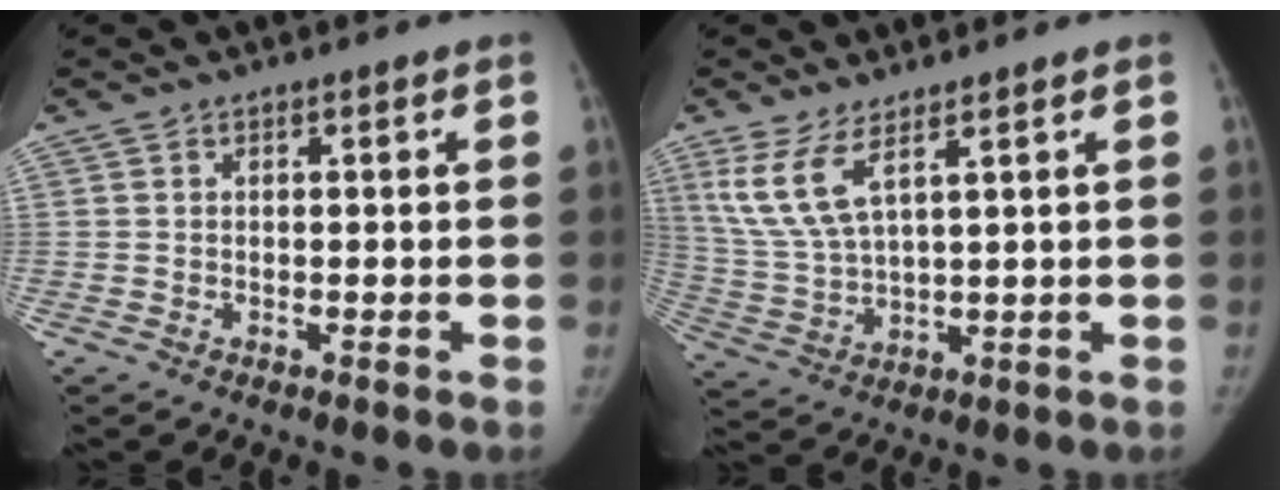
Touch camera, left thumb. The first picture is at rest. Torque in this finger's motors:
{"motor_torque": [0.09, 0.21, 1.01, -0.42, 0.08]}